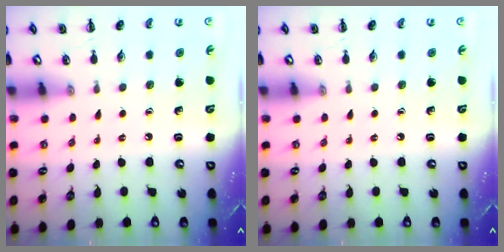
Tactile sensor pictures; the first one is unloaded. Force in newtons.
{"total": 0.0}